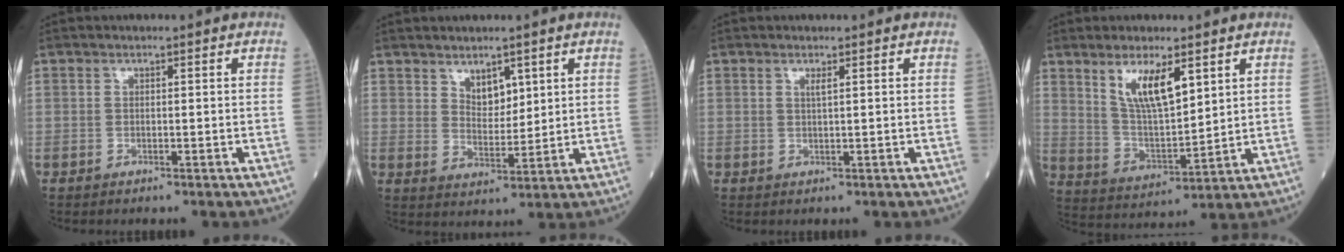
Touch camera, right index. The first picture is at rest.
{"total": 4.1, "force": [2.6, 2.0, 2.5], "torque": [-0.044, -0.004, 0.053]}
{"total": 0.9, "force": [0.5, -0.1, 0.7], "torque": [-0.019, -0.002, 0.012]}
{"total": 9.0, "force": [4.9, 2.3, 7.3], "torque": [-0.143, -0.004, 0.103]}